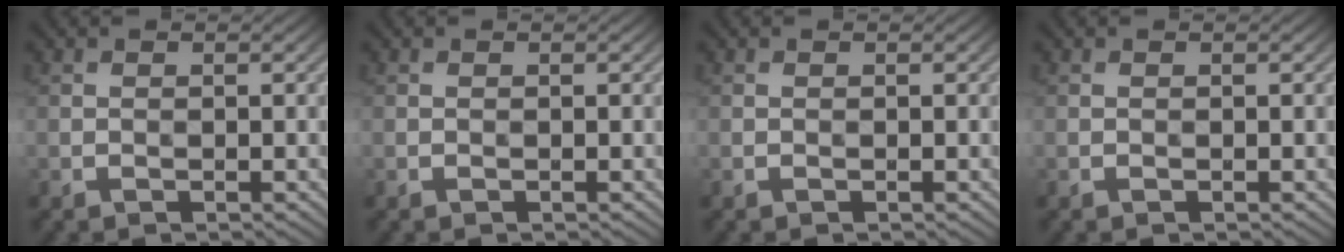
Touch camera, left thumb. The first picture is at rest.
{"total": 0.0}
{"total": 0.0}
{"total": 0.0}